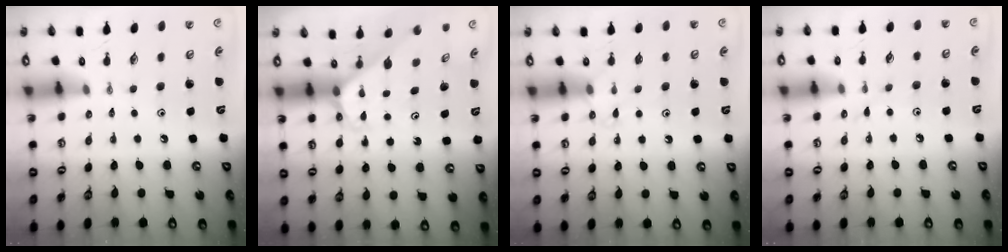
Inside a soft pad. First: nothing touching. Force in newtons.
{"total": 2.5, "press": 2.5, "slide": 0.1}
{"total": 7.0, "press": 7.0, "slide": 0.7}
{"total": 4.0, "press": 4.0, "slide": 0.4}